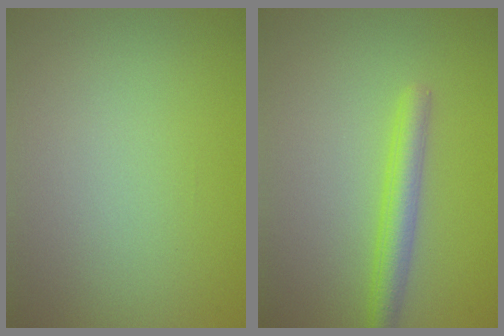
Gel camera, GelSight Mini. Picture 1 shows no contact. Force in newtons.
{"total": 2.8, "press": 2.8, "slide": 0.0}